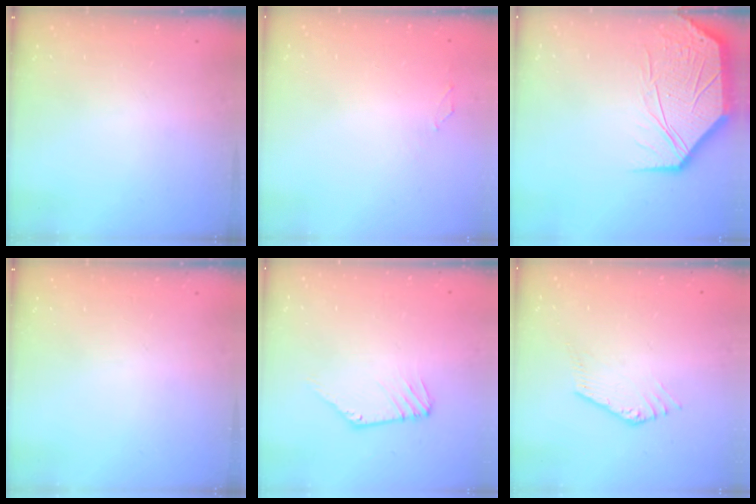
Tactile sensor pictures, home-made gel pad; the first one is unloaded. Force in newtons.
{"total": 0.0}
{"total": 13.6, "press": 13.5, "slide": 1.2}
{"total": 0.0}
{"total": 3.6, "press": 3.6, "slide": 0.1}
{"total": 0.5, "press": 0.3, "slide": 0.4}